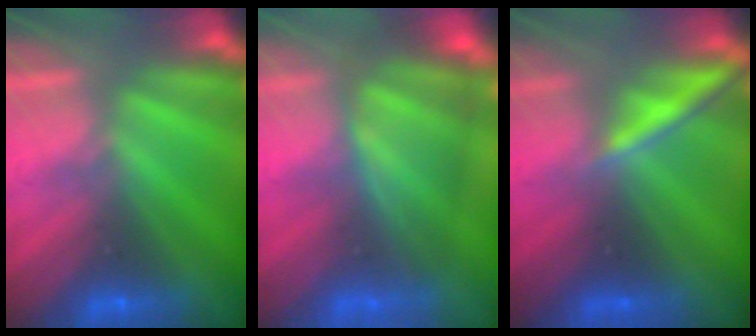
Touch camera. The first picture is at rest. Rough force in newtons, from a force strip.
{"total": 4.8}
{"total": 1.9}